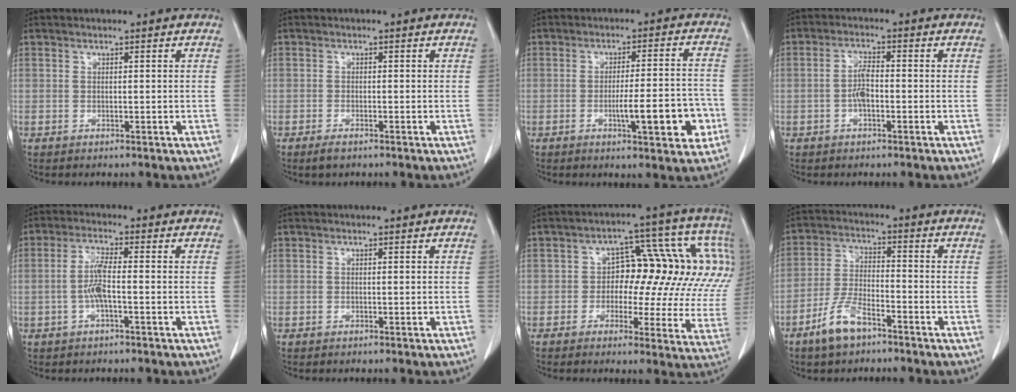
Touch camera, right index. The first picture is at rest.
{"total": 1.7, "force": [-1.2, 0.6, 1.1], "torque": [-0.022, -0.002, -0.017]}
{"total": 9.4, "force": [-3.1, 1.6, 8.8], "torque": [-0.126, 0.006, -0.040]}
{"total": 3.5, "force": [-0.8, 1.1, 3.2], "torque": [-0.066, 0.005, -0.017]}
{"total": 4.3, "force": [-0.9, 0.5, 4.1], "torque": [-0.088, 0.004, -0.020]}
{"total": 0.0}
{"total": 14.7, "force": [1.5, 7.4, 12.5], "torque": [-0.127, 0.043, 0.013]}
{"total": 7.2, "force": [-4.8, 2.5, 4.7], "torque": [-0.106, -0.002, -0.091]}